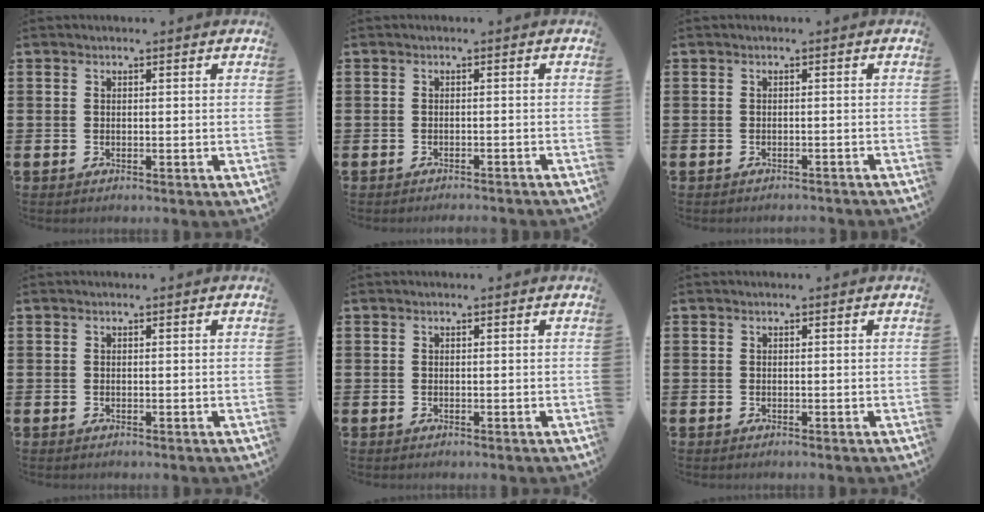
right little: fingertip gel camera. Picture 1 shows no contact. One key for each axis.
{"total": 0.9, "fx": -0.9, "fy": -0.2, "fz": 0.0, "tx": -0.001, "ty": 0.001, "tz": -0.019}
{"total": 0.7, "fx": -0.7, "fy": -0.1, "fz": 0.0, "tx": -0.001, "ty": -0.001, "tz": -0.015}
{"total": 0.0}
{"total": 0.0}
{"total": 0.0}